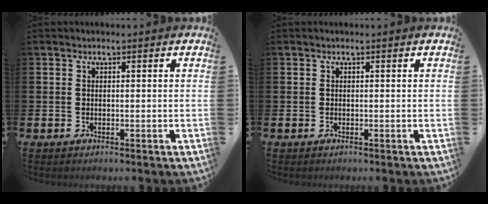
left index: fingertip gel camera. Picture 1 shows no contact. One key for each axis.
{"total": 0.0}